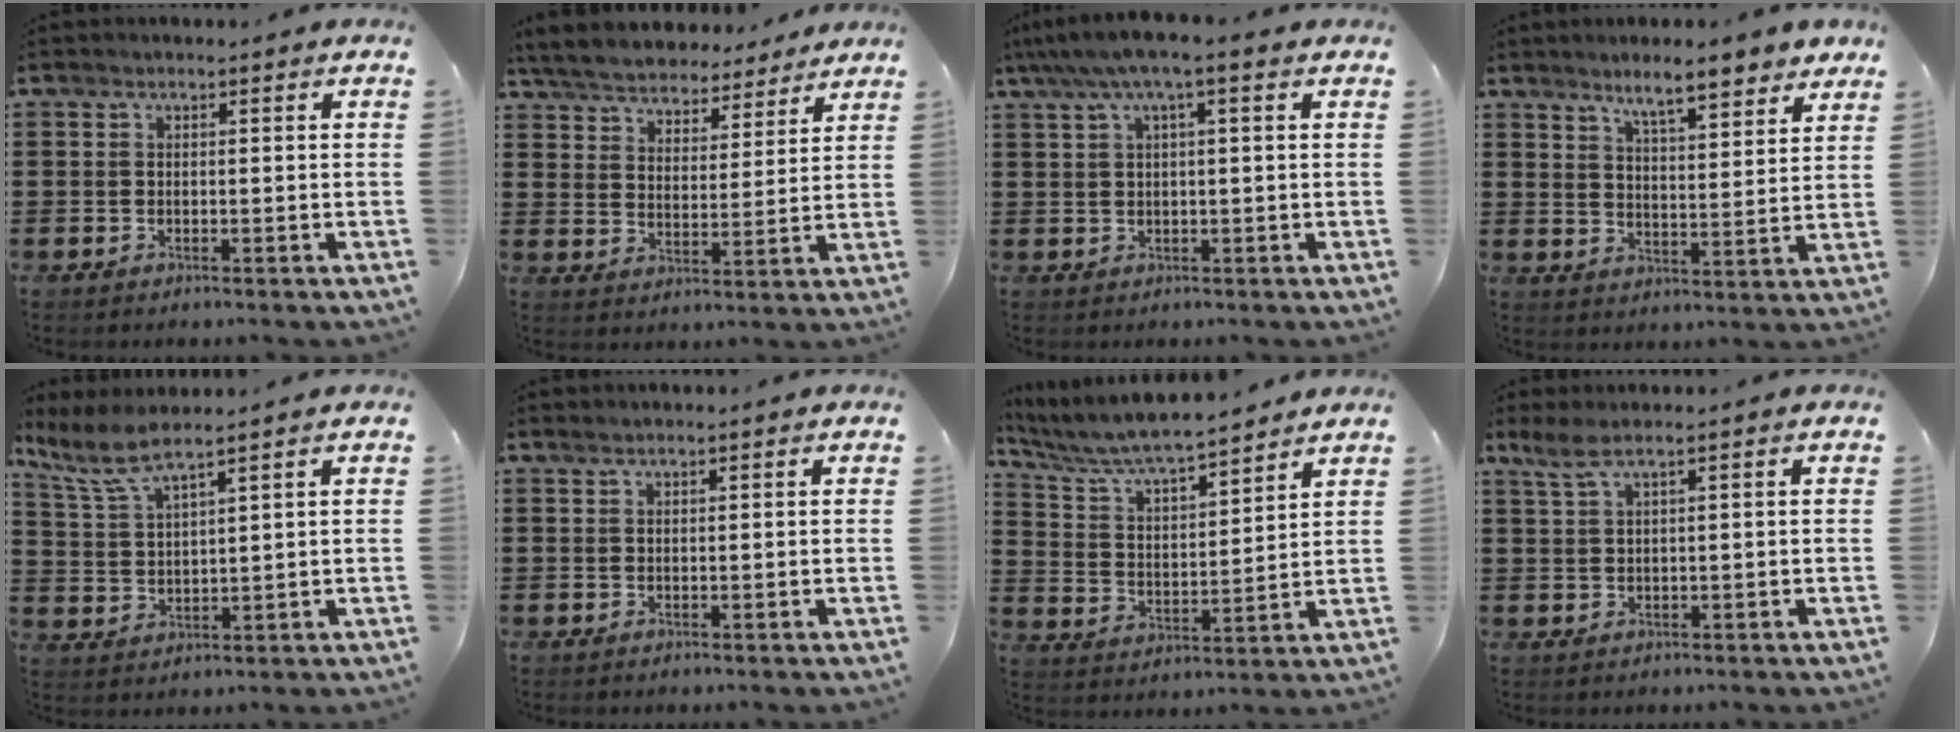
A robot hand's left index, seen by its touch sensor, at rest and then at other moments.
{"total": 5.5, "force": [5.4, 0.7, 0.5], "torque": [-0.040, -0.032, 0.094]}
{"total": 4.0, "force": [1.5, 0.3, 3.7], "torque": [-0.074, 0.004, 0.023]}
{"total": 6.6, "force": [5.8, 0.7, 3.0], "torque": [-0.061, -0.026, 0.098]}
{"total": 5.7, "force": [4.6, 0.4, 3.3], "torque": [-0.080, -0.016, 0.081]}
{"total": 0.8, "force": [0.6, -0.1, 0.5], "torque": [-0.009, 0.000, 0.012]}
{"total": 6.5, "force": [6.0, 0.6, 2.4], "torque": [-0.074, -0.035, 0.099]}
{"total": 2.3, "force": [1.3, 0.0, 1.9], "torque": [-0.040, -0.001, 0.023]}